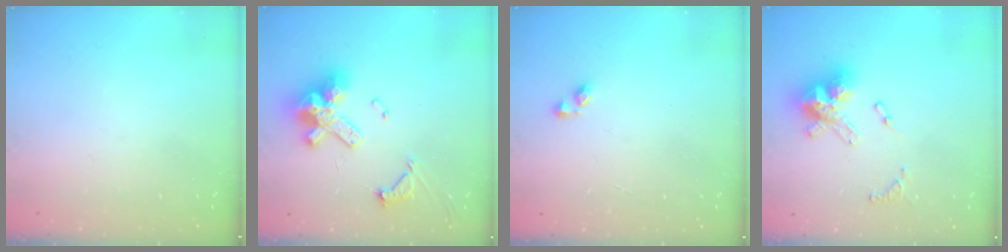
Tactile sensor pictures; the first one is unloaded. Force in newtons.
{"total": 14.0, "press": 13.8, "slide": 2.3}
{"total": 3.4, "press": 3.4, "slide": 0.3}
{"total": 13.4, "press": 13.4, "slide": 1.3}